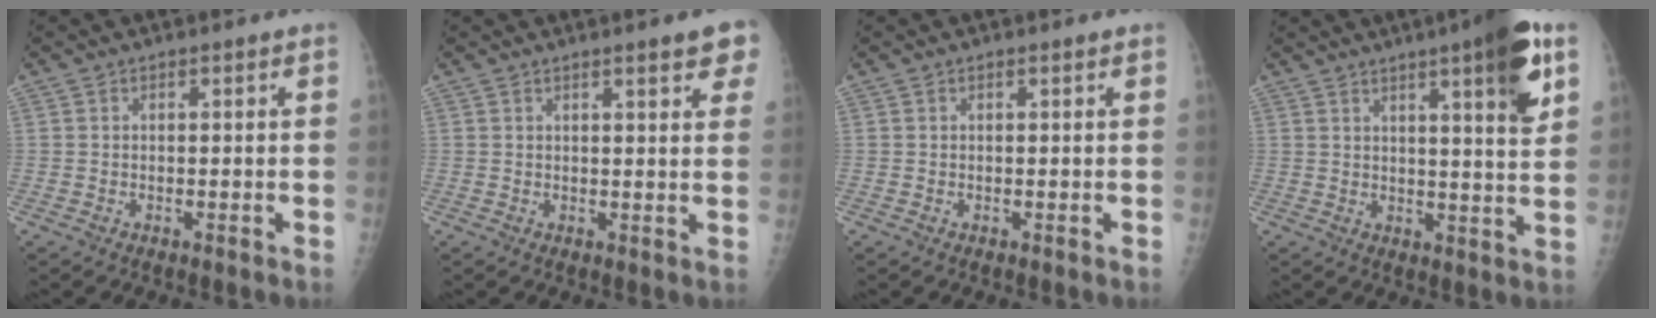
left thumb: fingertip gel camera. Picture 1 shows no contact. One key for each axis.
{"total": 5.5, "fx": 3.4, "fy": 1.0, "fz": 4.2, "tx": -0.034, "ty": -0.007, "tz": 0.040}
{"total": 0.0}
{"total": 12.3, "fx": 6.0, "fy": 1.8, "fz": 10.5, "tx": -0.126, "ty": -0.025, "tz": 0.075}